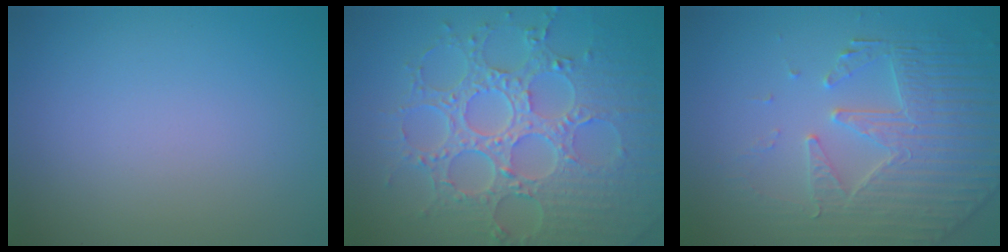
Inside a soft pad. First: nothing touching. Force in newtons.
{"total": 8.8, "press": 6.4, "slide": 5.9}
{"total": 4.9, "press": 4.7, "slide": 1.5}